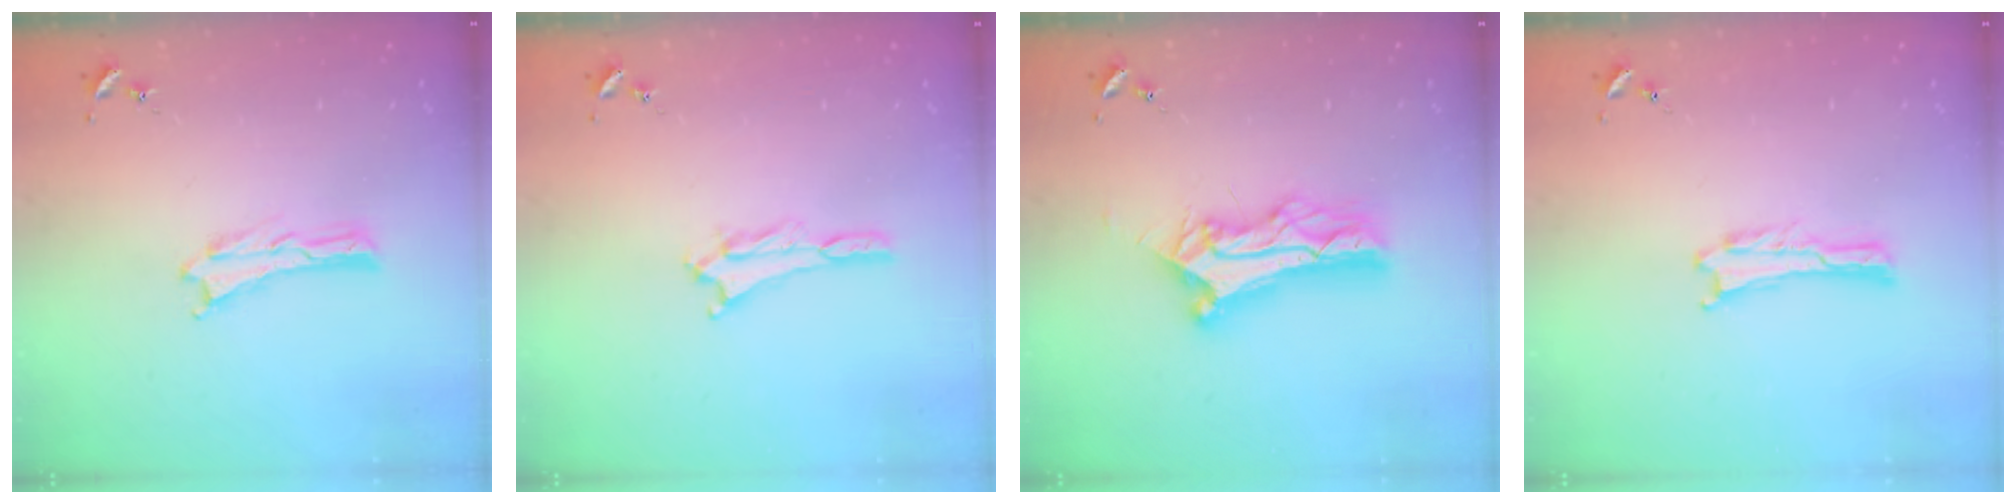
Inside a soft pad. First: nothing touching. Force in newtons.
{"total": 1.8, "press": 1.8, "slide": 0.1}
{"total": 11.0, "press": 11.0, "slide": 0.9}
{"total": 0.0}